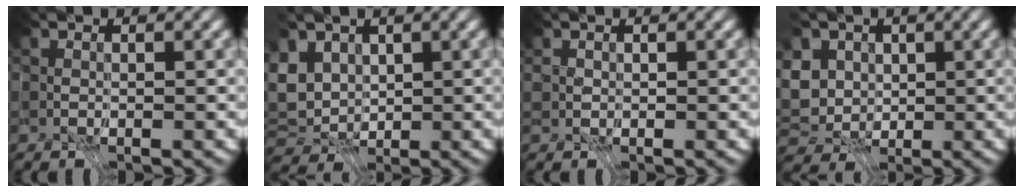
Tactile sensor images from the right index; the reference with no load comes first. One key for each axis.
{"total": 3.2, "fx": -0.2, "fy": 1.7, "fz": 2.7, "tx": -0.054, "ty": 0.000, "tz": -0.002}
{"total": 1.6, "fx": 0.8, "fy": 1.2, "fz": 0.6, "tx": -0.015, "ty": 0.005, "tz": 0.010}
{"total": 5.2, "fx": 0.5, "fy": 3.9, "fz": 3.4, "tx": -0.055, "ty": 0.010, "tz": -0.010}